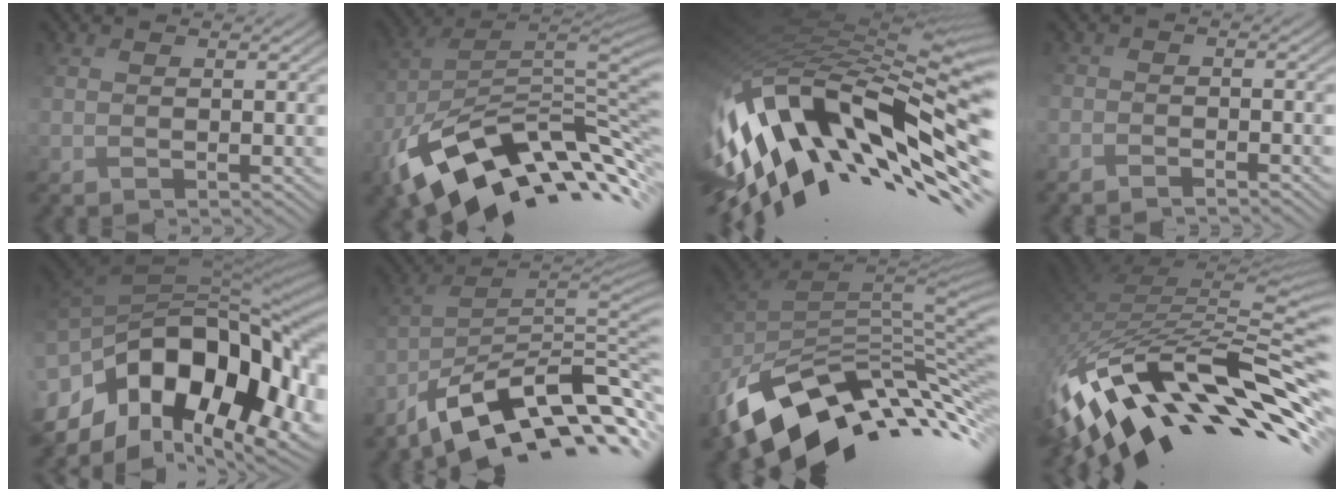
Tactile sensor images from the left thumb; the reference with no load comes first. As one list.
[{"total": 14.2, "force": [-6.6, 6.9, 10.5], "torque": [-0.209, -0.009, -0.115]}, {"total": 16.4, "force": [-6.4, 6.0, 13.9], "torque": [-0.274, -0.004, -0.111]}, {"total": 2.6, "force": [-2.6, 0.1, 0.2], "torque": [0.001, 0.000, -0.050]}, {"total": 18.5, "force": [-5.1, 10.1, 14.6], "torque": [-0.280, -0.007, -0.079]}, {"total": 13.4, "force": [-8.8, 4.5, 9.1], "torque": [-0.184, 0.000, -0.142]}, {"total": 13.3, "force": [-7.2, 6.2, 9.3], "torque": [-0.205, -0.008, -0.124]}, {"total": 14.5, "force": [-8.1, 5.2, 10.9], "torque": [-0.230, 0.001, -0.146]}]